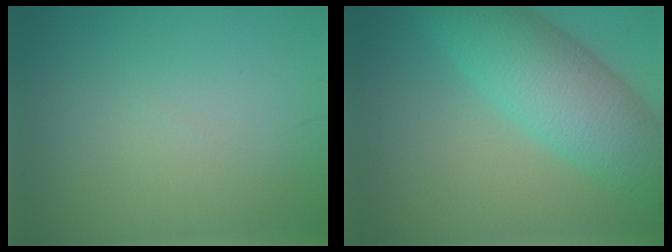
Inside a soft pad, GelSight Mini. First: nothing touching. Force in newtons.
{"total": 8.2, "press": 8.2, "slide": 0.1}